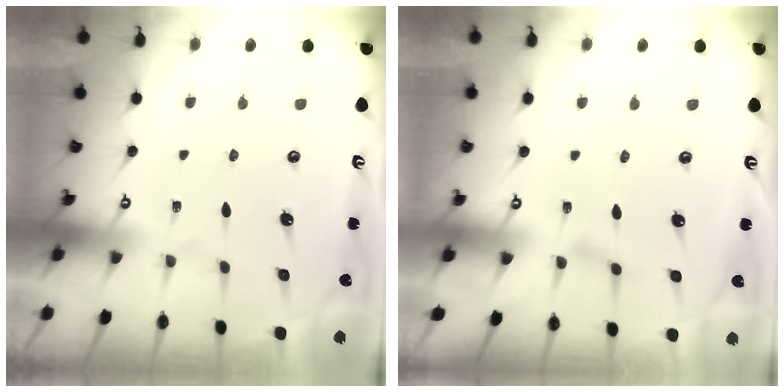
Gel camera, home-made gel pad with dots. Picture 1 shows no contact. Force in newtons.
{"total": 1.2, "press": 1.1, "slide": 0.3}